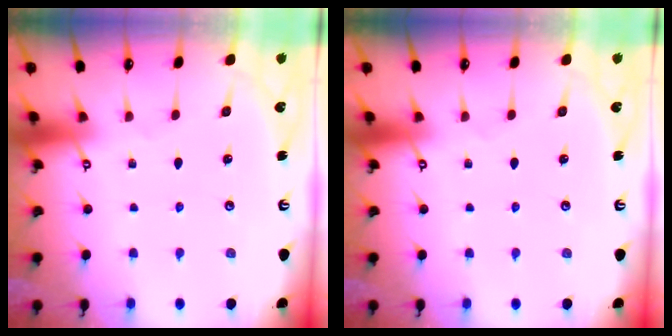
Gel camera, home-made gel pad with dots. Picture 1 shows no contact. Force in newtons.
{"total": 0.0}